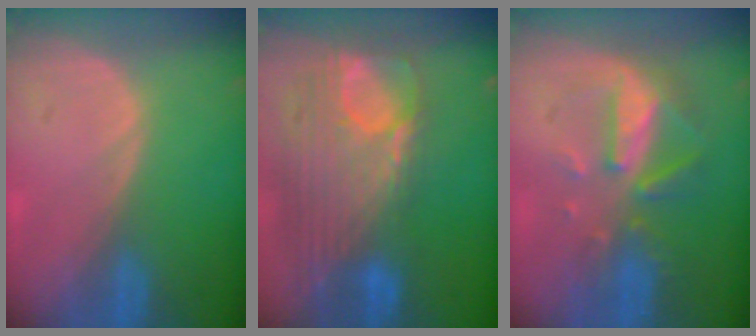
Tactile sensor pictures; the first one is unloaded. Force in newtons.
{"total": 12.6, "press": 10.7, "slide": 6.7}
{"total": 8.1, "press": 7.5, "slide": 3.3}